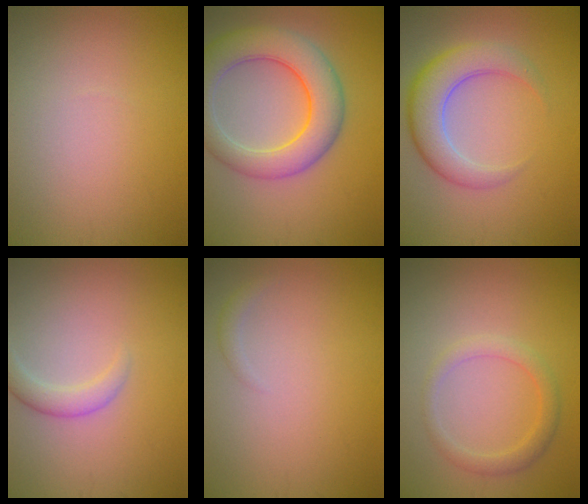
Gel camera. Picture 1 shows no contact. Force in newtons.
{"total": 7.4, "press": 7.4, "slide": 0.5}
{"total": 5.5, "press": 5.5, "slide": 0.4}
{"total": 2.0, "press": 2.0, "slide": 0.1}
{"total": 0.8, "press": 0.8, "slide": 0.1}
{"total": 2.3, "press": 2.3, "slide": 0.2}